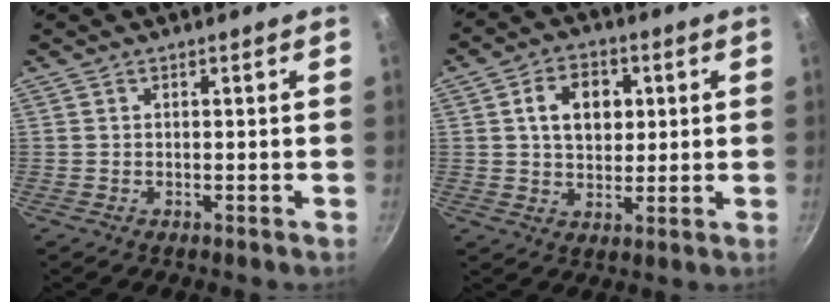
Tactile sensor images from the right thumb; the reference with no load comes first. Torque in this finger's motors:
{"motor_torque": [-0.03, 1.85, 0.90, -0.08, 0.16]}